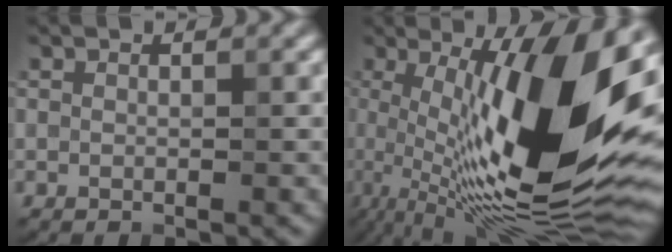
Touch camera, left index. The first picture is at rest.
{"total": 17.7, "force": [1.2, 5.1, 16.9], "torque": [-0.260, 0.005, 0.016]}